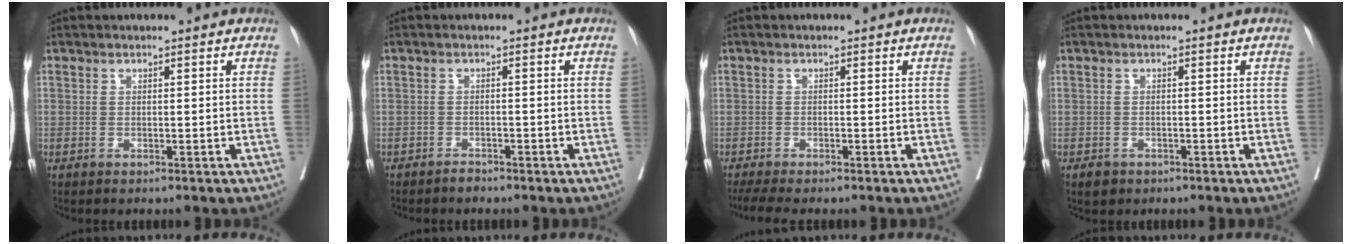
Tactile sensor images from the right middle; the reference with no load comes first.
{"total": 1.1, "force": [-1.1, 0.2, 0.1], "torque": [-0.004, 0.000, -0.018]}
{"total": 4.8, "force": [-4.1, 0.3, 2.6], "torque": [-0.036, -0.011, -0.066]}
{"total": 1.6, "force": [-1.1, 1.1, 0.6], "torque": [-0.011, 0.002, -0.012]}